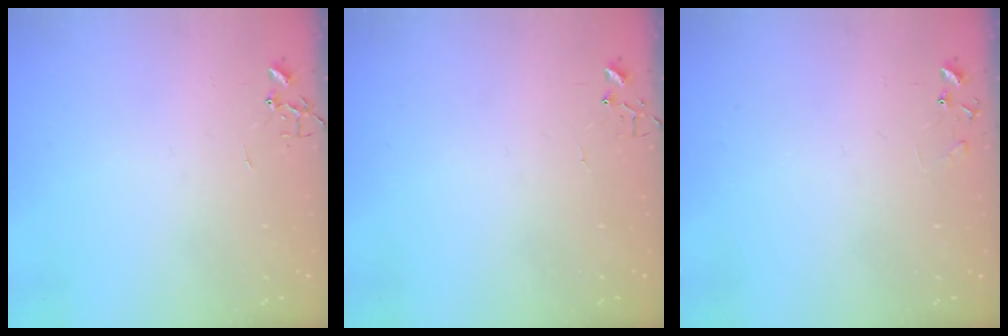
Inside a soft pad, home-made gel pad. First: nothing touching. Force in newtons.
{"total": 3.6, "press": 3.6, "slide": 0.4}
{"total": 6.4, "press": 6.4, "slide": 0.4}